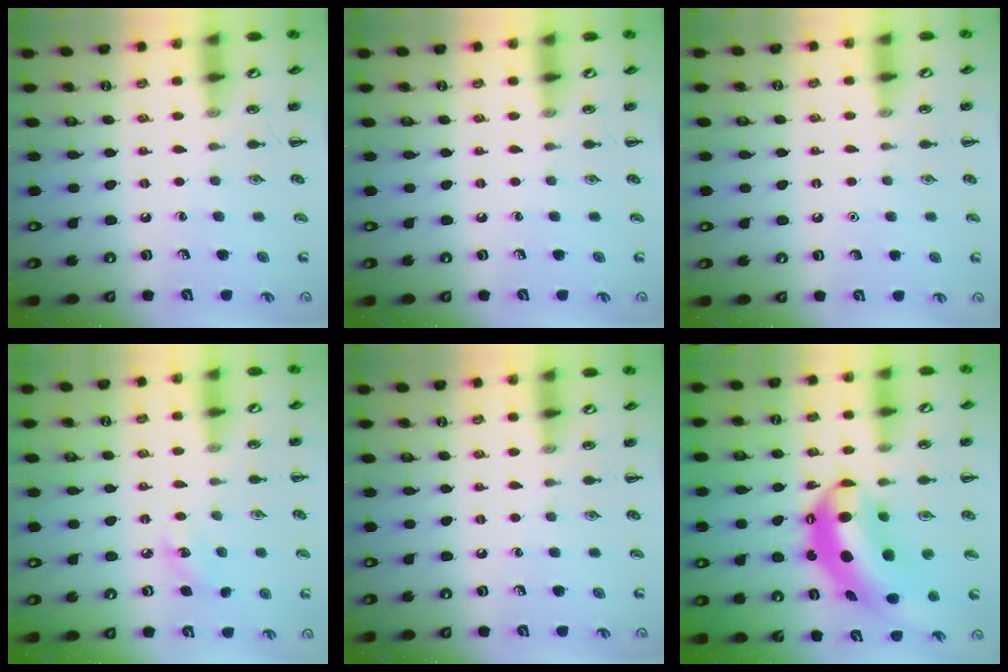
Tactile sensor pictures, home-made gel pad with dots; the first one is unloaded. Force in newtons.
{"total": 0.0}
{"total": 1.6, "press": 1.5, "slide": 0.1}
{"total": 6.3, "press": 6.1, "slide": 1.6}
{"total": 0.0}
{"total": 9.9, "press": 9.6, "slide": 2.3}